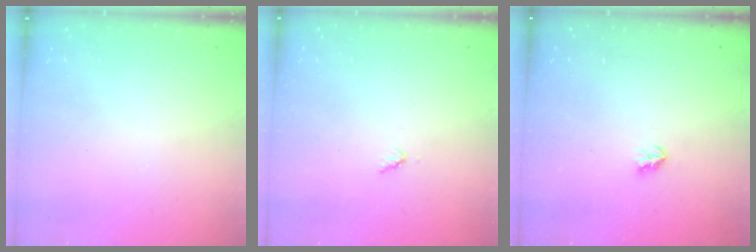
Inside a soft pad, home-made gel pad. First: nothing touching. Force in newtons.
{"total": 3.0, "press": 3.0, "slide": 0.3}
{"total": 2.6, "press": 2.6, "slide": 0.4}